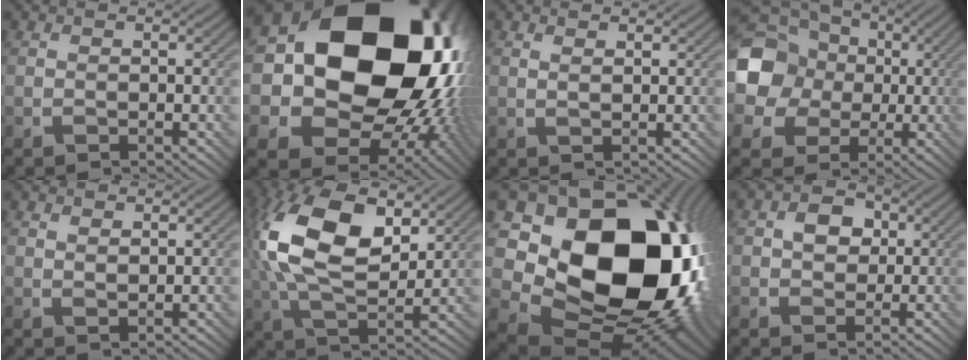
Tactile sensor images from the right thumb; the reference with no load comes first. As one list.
[{"total": 24.9, "force": [4.8, 20.1, 13.8], "torque": [-0.278, -0.027, 0.089]}, {"total": 1.0, "force": [0.7, 0.1, 0.8], "torque": [-0.014, -0.002, 0.014]}, {"total": 15.2, "force": [0.7, 13.8, 6.4], "torque": [-0.176, -0.004, -0.025]}, {"total": 1.4, "force": [1.1, 0.4, 0.7], "torque": [-0.015, -0.005, 0.024]}, {"total": 16.3, "force": [4.8, 8.6, 13.0], "torque": [-0.292, 0.014, 0.087]}, {"total": 21.9, "force": [2.5, 16.9, 13.6], "torque": [-0.270, -0.056, 0.097]}, {"total": 4.0, "force": [0.6, 3.3, 2.2], "torque": [-0.038, 0.008, 0.002]}]